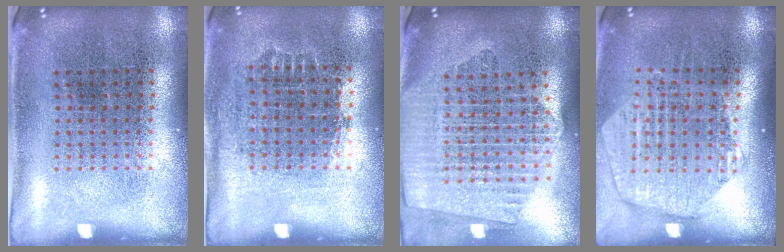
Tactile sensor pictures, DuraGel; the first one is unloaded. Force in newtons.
{"total": 0.8, "press": 0.8, "slide": 0.3}
{"total": 2.3, "press": 2.0, "slide": 1.2}
{"total": 1.9, "press": 1.7, "slide": 0.9}